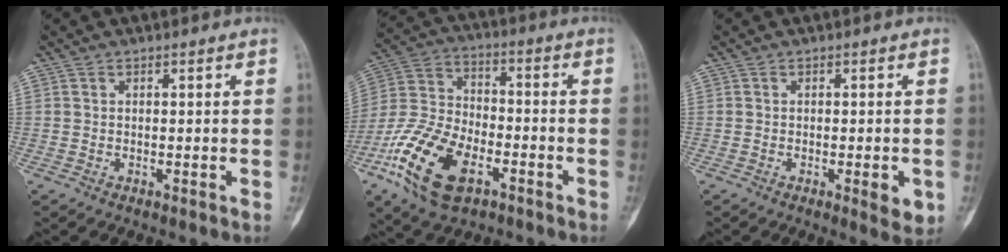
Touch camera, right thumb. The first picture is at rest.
{"total": 17.9, "force": [-8.3, 9.5, 12.7], "torque": [-0.249, 0.030, -0.159]}
{"total": 4.0, "force": [-1.2, 1.2, 3.6], "torque": [-0.036, -0.005, -0.012]}